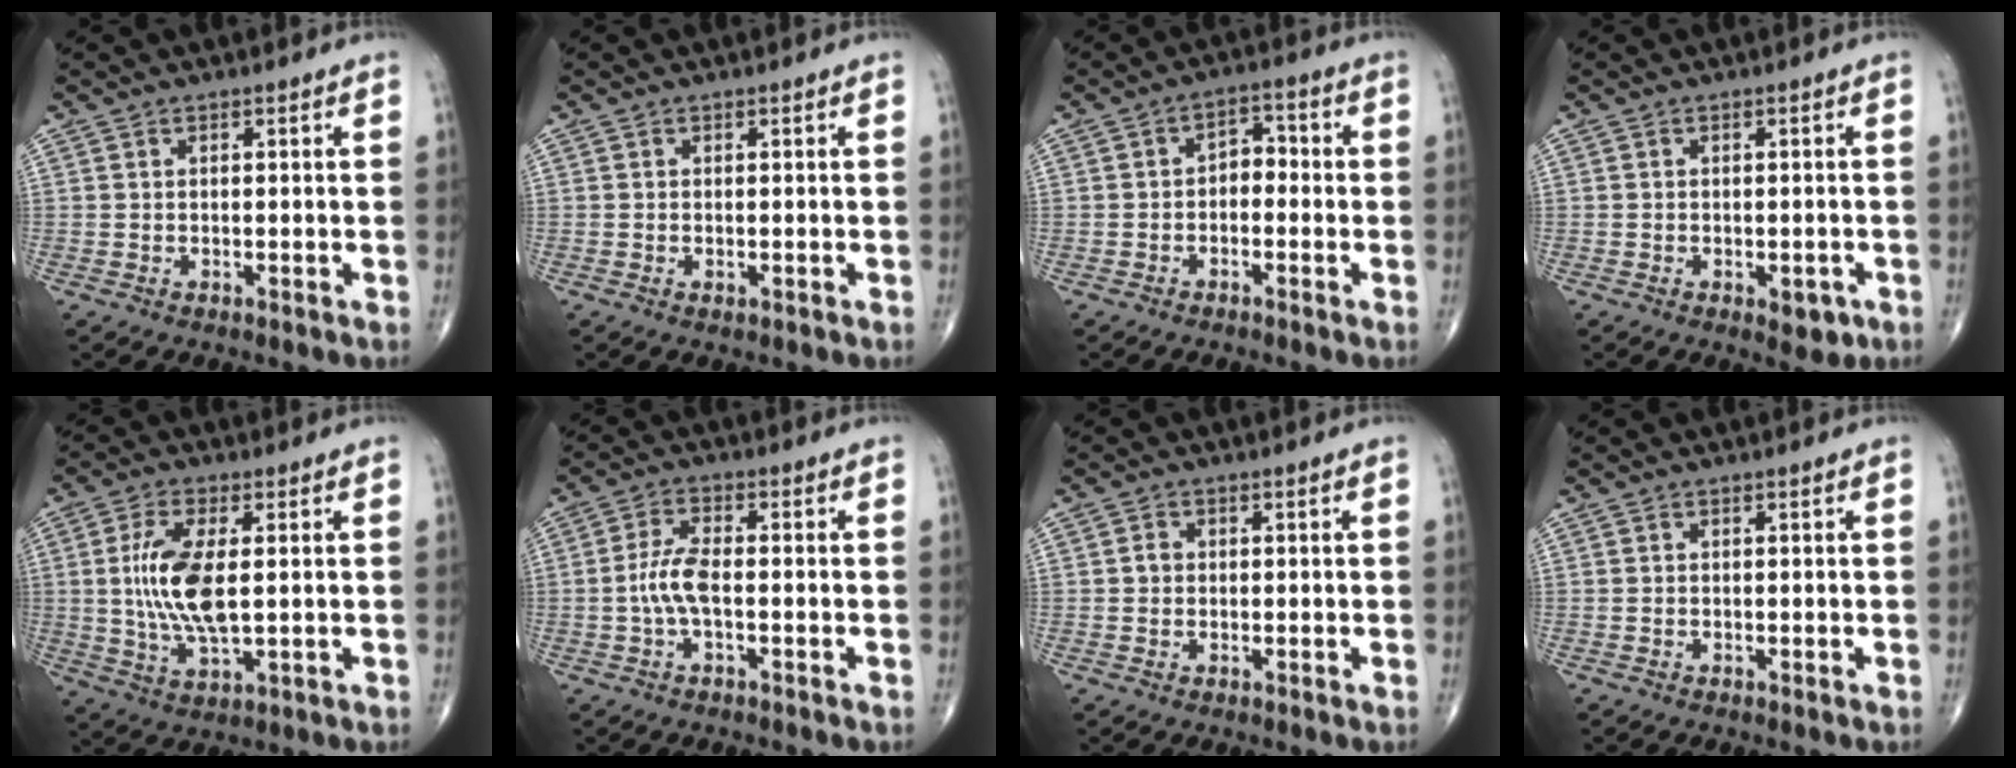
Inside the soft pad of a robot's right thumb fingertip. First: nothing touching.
{"total": 0.6, "force": [-0.2, 0.3, 0.5], "torque": [-0.010, 0.001, -0.001]}
{"total": 4.2, "force": [-0.8, 2.8, 3.0], "torque": [-0.027, 0.023, -0.025]}
{"total": 3.6, "force": [-1.5, 1.9, 2.7], "torque": [-0.020, 0.004, -0.012]}
{"total": 11.5, "force": [0.9, 4.6, 10.5], "torque": [-0.220, -0.012, 0.021]}
{"total": 5.3, "force": [-1.0, 1.9, 4.8], "torque": [-0.107, 0.014, -0.024]}
{"total": 1.6, "force": [0.0, 1.4, 0.7], "torque": [-0.004, 0.005, -0.002]}
{"total": 0.0}